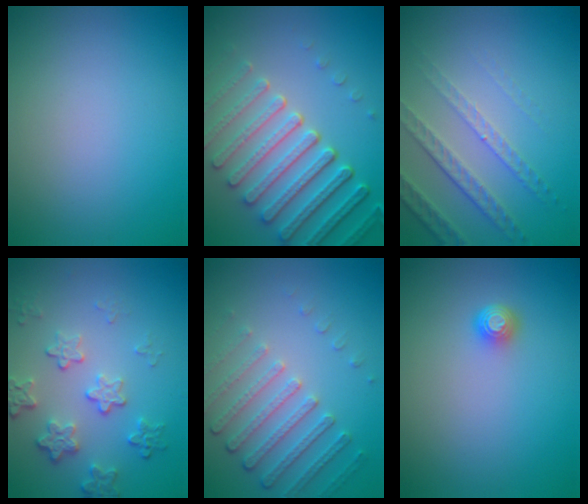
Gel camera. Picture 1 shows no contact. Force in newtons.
{"total": 7.2, "press": 5.4, "slide": 4.7}
{"total": 4.7, "press": 3.2, "slide": 3.4}
{"total": 4.1, "press": 3.1, "slide": 2.6}
{"total": 4.5, "press": 3.4, "slide": 3.0}
{"total": 1.5, "press": 1.2, "slide": 0.9}